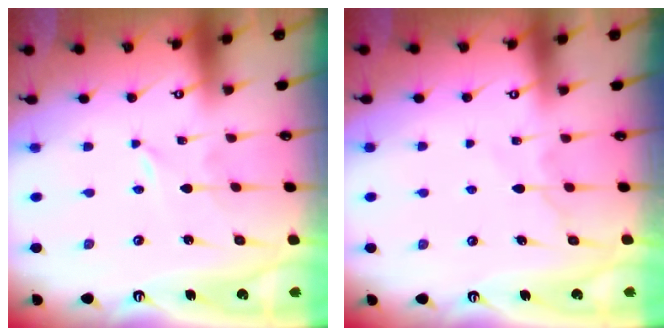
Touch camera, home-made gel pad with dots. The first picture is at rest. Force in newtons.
{"total": 6.9, "press": 6.8, "slide": 0.9}